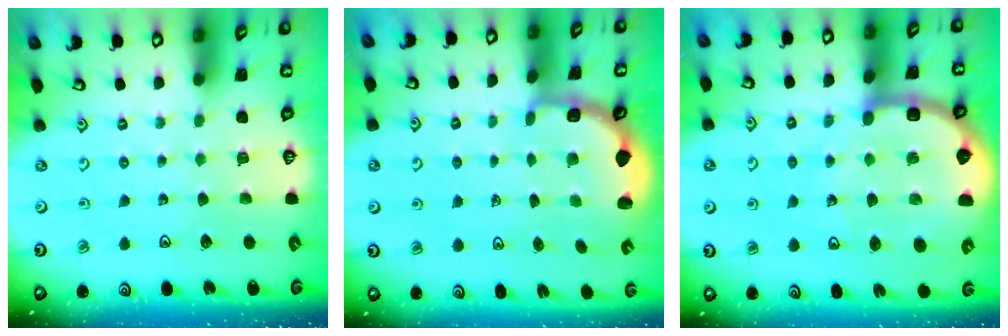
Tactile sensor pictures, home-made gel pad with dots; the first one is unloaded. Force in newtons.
{"total": 2.8, "press": 2.3, "slide": 1.7}
{"total": 12.7, "press": 12.5, "slide": 2.3}